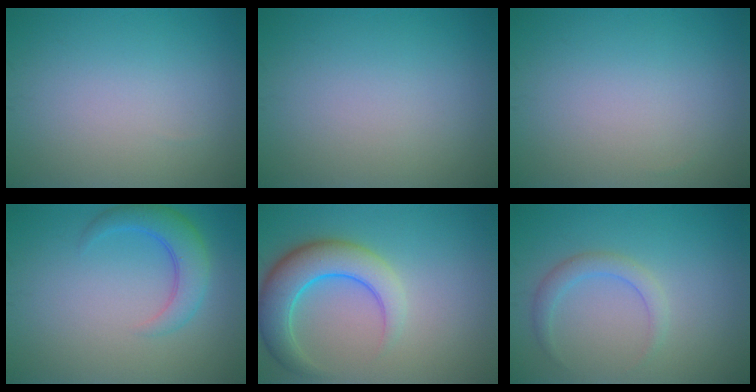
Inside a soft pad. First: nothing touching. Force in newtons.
{"total": 0.0}
{"total": 0.0}
{"total": 3.8, "press": 3.7, "slide": 0.3}
{"total": 6.2, "press": 6.2, "slide": 0.6}
{"total": 2.0, "press": 2.0, "slide": 0.2}